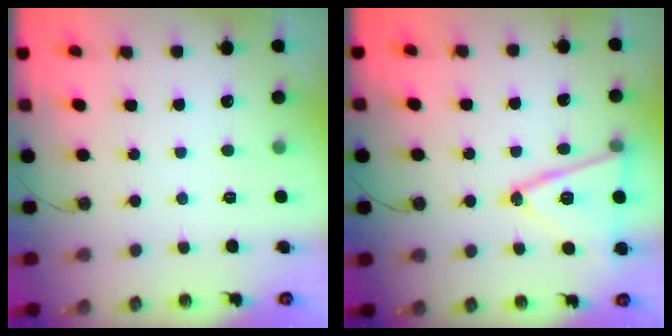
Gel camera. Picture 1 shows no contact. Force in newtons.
{"total": 15.4, "press": 15.0, "slide": 3.4}